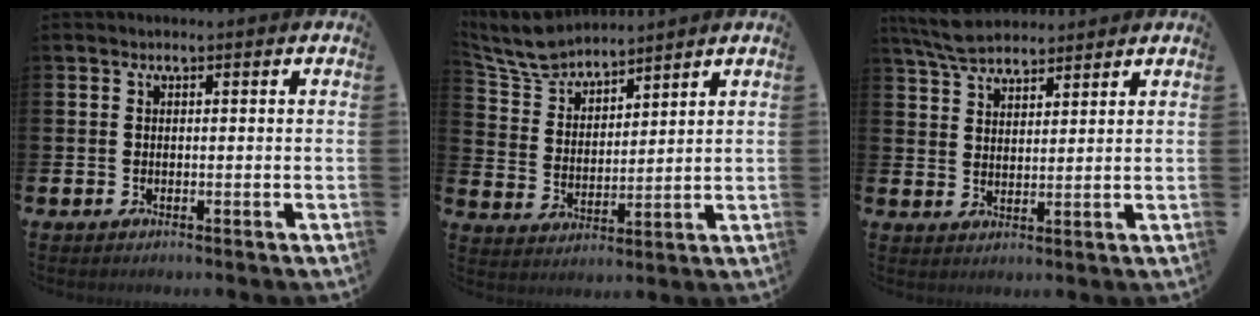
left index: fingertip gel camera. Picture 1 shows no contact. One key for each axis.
{"total": 6.7, "fx": 6.3, "fy": 1.7, "fz": 1.2, "tx": -0.056, "ty": -0.026, "tz": 0.116}
{"total": 5.8, "fx": 5.5, "fy": 1.4, "fz": 1.3, "tx": -0.049, "ty": -0.014, "tz": 0.104}